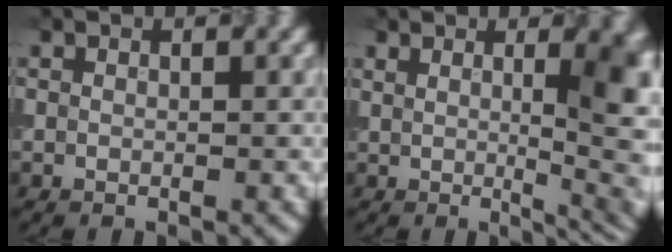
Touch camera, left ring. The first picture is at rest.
{"total": 8.6, "force": [1.2, 3.2, 7.9], "torque": [-0.069, 0.007, 0.018]}